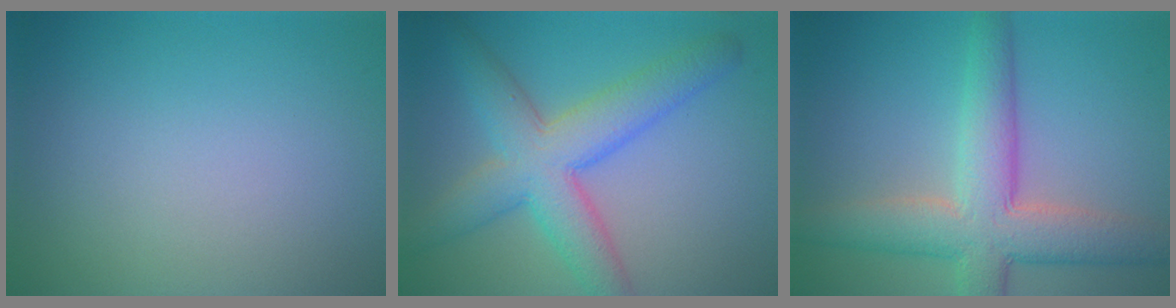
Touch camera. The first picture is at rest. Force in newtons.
{"total": 7.0, "press": 7.0, "slide": 0.1}
{"total": 7.4, "press": 7.4, "slide": 0.4}